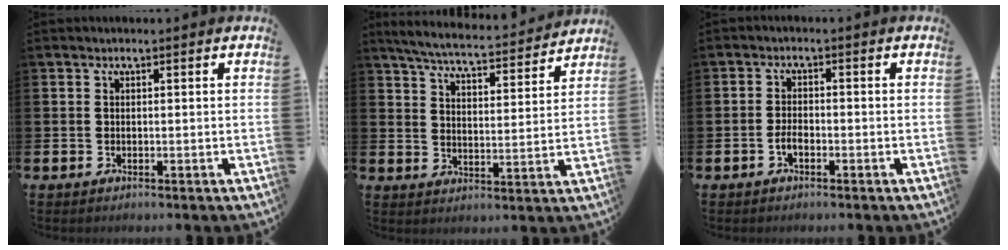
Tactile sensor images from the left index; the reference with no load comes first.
{"total": 5.9, "force": [5.6, 0.4, 1.5], "torque": [-0.054, -0.042, 0.095]}
{"total": 1.8, "force": [-0.9, 0.9, 1.3], "torque": [-0.021, 0.000, -0.018]}